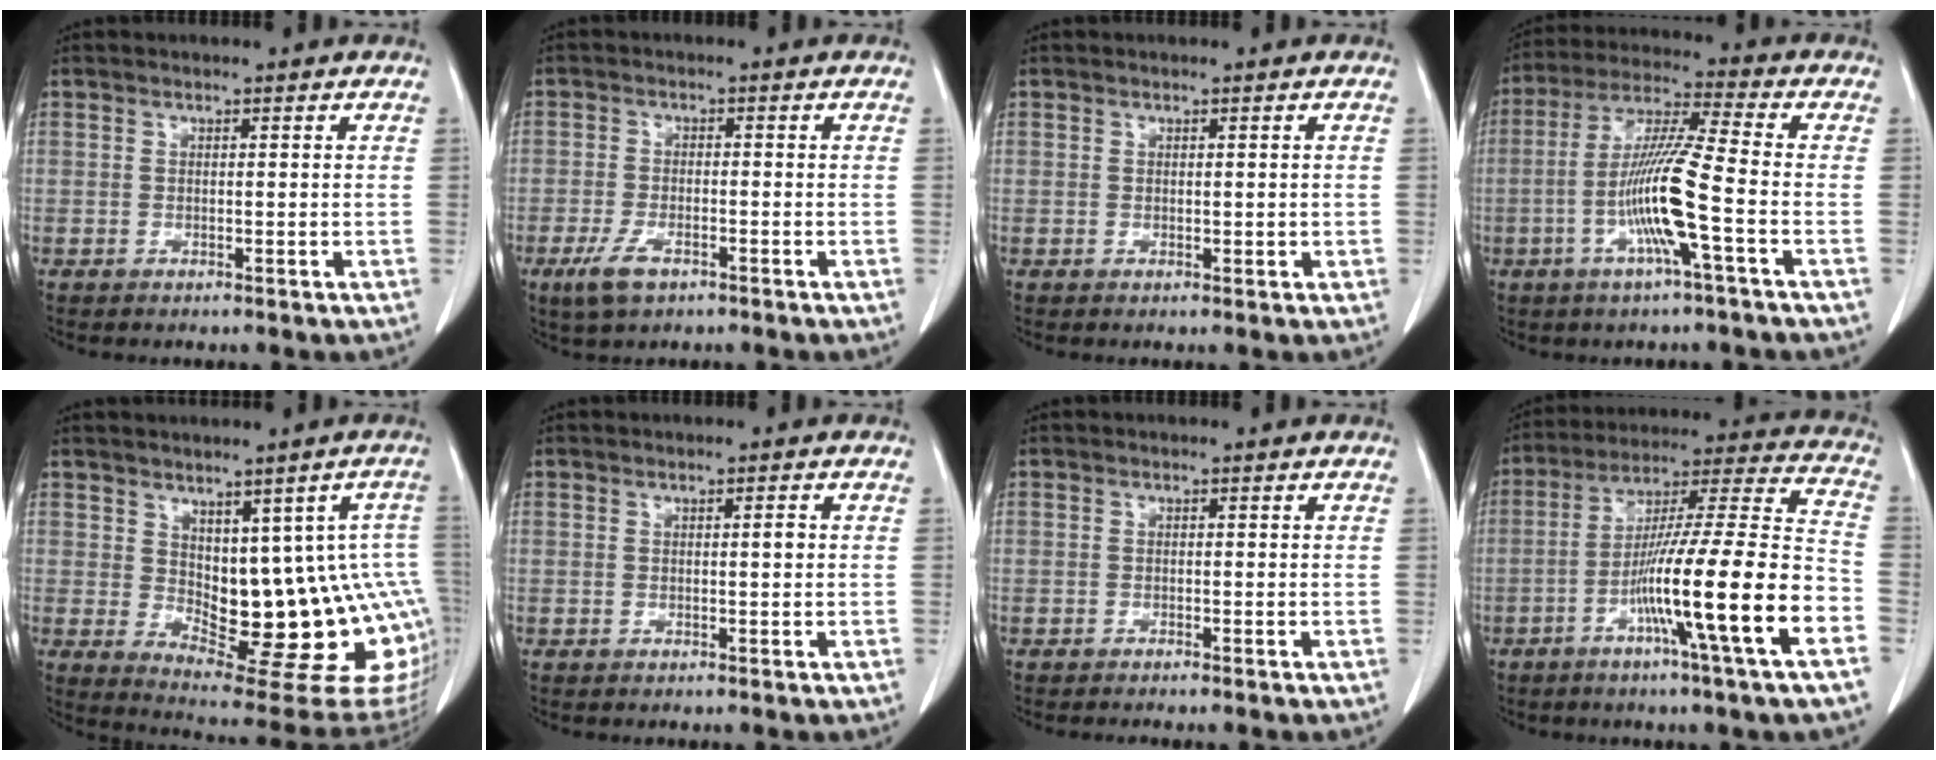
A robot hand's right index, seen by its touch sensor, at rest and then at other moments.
{"total": 4.7, "force": [-2.8, 1.9, 3.3], "torque": [-0.073, -0.006, -0.048]}
{"total": 0.9, "force": [0.0, 0.6, 0.7], "torque": [-0.008, -0.001, 0.003]}
{"total": 11.8, "force": [-3.3, -0.5, 11.3], "torque": [-0.224, -0.003, -0.071]}
{"total": 17.7, "force": [-0.3, 6.7, 16.3], "torque": [-0.149, 0.007, 0.019]}
{"total": 0.9, "force": [0.1, 0.1, 0.9], "torque": [-0.013, 0.001, 0.001]}
{"total": 1.8, "force": [-1.5, -0.1, 0.8], "torque": [-0.010, 0.000, -0.019]}
{"total": 19.6, "force": [-7.6, -0.8, 18.0], "torque": [-0.290, -0.010, -0.134]}